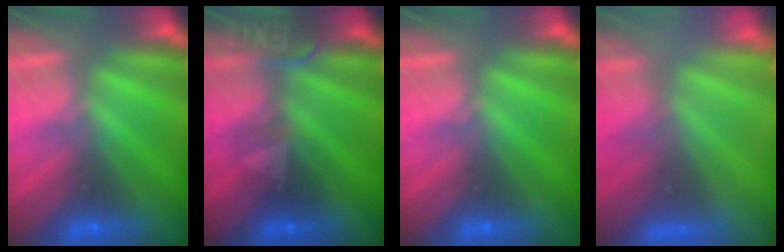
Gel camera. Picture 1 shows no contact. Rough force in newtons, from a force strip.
{"total": 2.4}
{"total": 0.0}
{"total": 8.7}